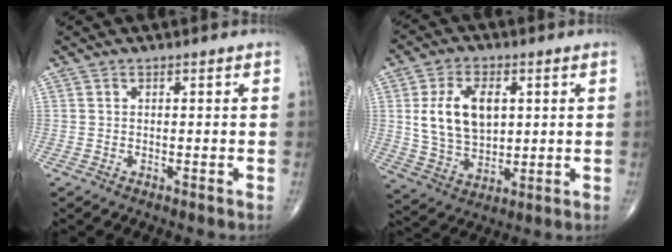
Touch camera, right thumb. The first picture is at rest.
{"total": 12.7, "force": [2.5, 8.1, 9.5], "torque": [-0.154, -0.009, 0.054]}